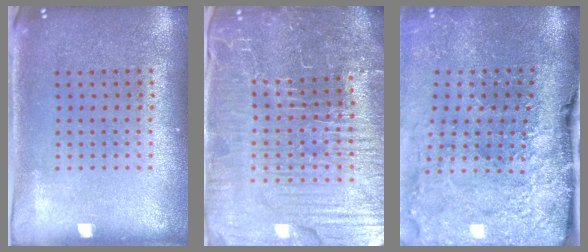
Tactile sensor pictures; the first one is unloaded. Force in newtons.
{"total": 6.4, "press": 5.8, "slide": 2.8}
{"total": 4.7, "press": 3.6, "slide": 3.0}